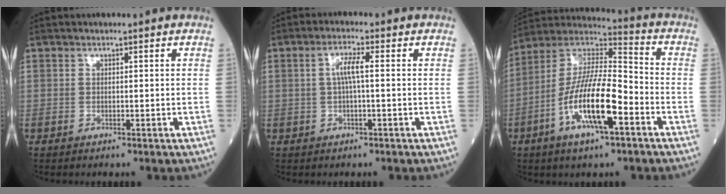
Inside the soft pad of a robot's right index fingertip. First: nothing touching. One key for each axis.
{"total": 3.3, "fx": 0.4, "fy": 0.2, "fz": 3.3, "tx": -0.067, "ty": 0.008, "tz": 0.009}
{"total": 15.4, "fx": -5.5, "fy": 3.3, "fz": 14.0, "tx": -0.271, "ty": 0.001, "tz": -0.101}